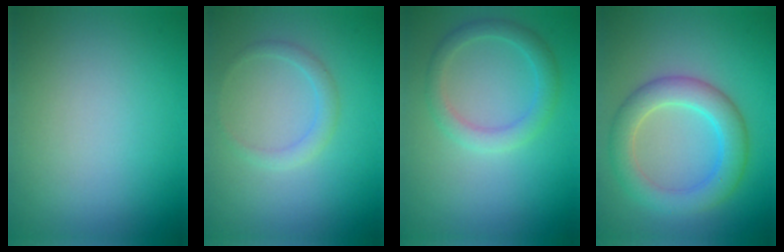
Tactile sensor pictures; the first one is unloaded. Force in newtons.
{"total": 1.6, "press": 1.6, "slide": 0.2}
{"total": 2.7, "press": 2.7, "slide": 0.2}
{"total": 5.1, "press": 5.1, "slide": 0.5}